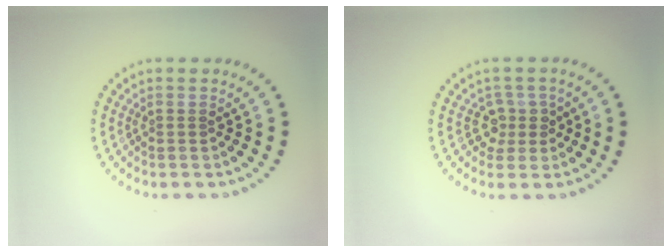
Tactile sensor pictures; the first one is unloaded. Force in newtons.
{"total": 2.1, "press": 1.6, "slide": 1.3}